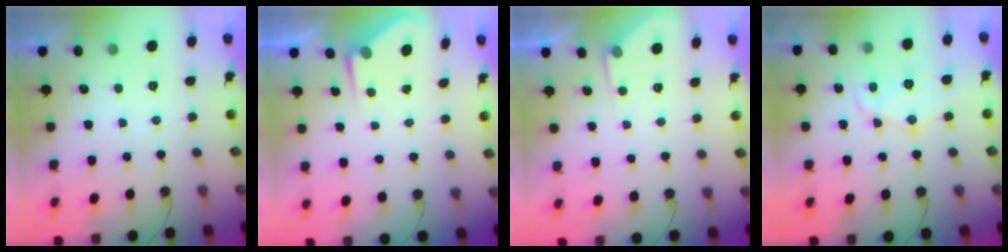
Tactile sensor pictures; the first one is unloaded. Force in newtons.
{"total": 4.2, "press": 4.2, "slide": 0.5}
{"total": 4.0, "press": 4.0, "slide": 0.4}
{"total": 12.4, "press": 12.4, "slide": 1.1}